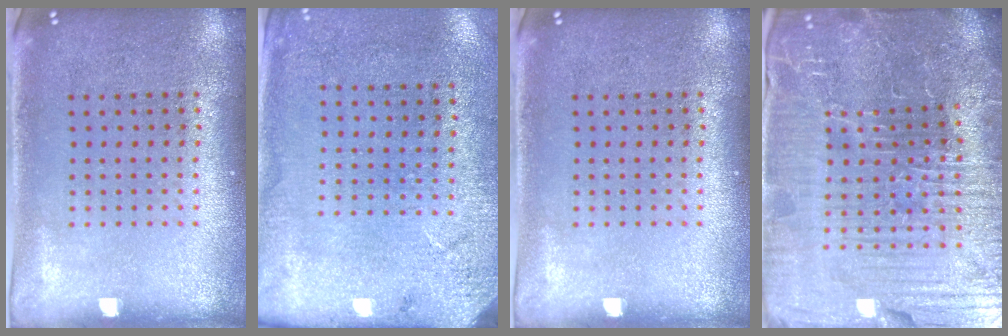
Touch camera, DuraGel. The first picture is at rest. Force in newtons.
{"total": 2.7, "press": 2.3, "slide": 1.3}
{"total": 0.0}
{"total": 6.4, "press": 5.9, "slide": 2.5}